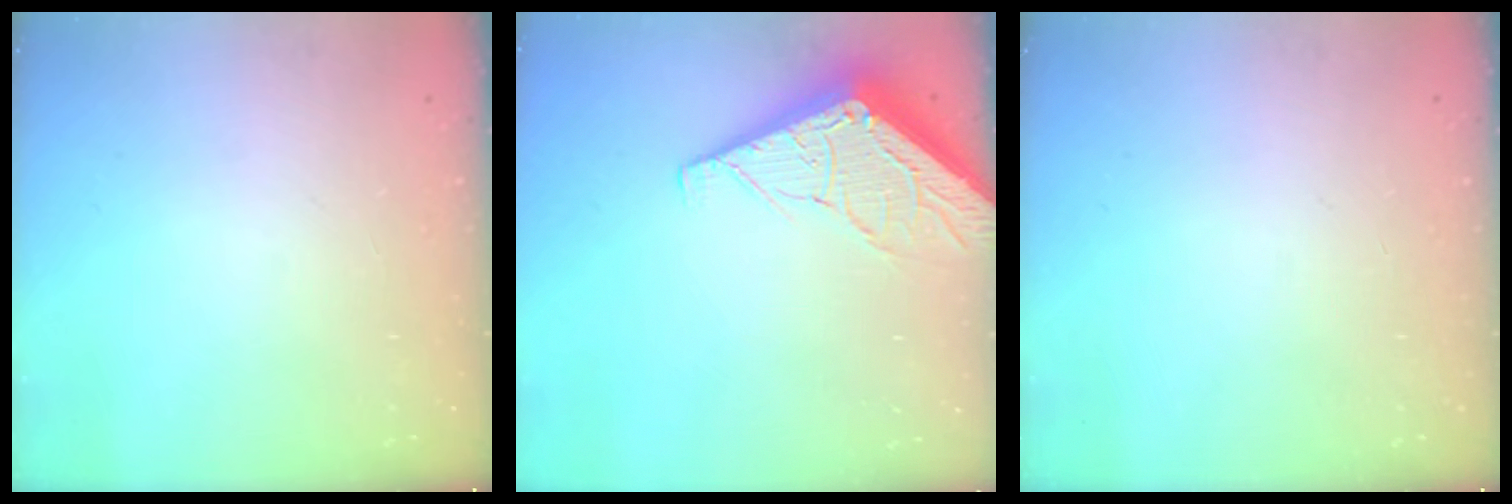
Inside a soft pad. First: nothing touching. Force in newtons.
{"total": 6.2, "press": 6.2, "slide": 0.6}
{"total": 0.0}